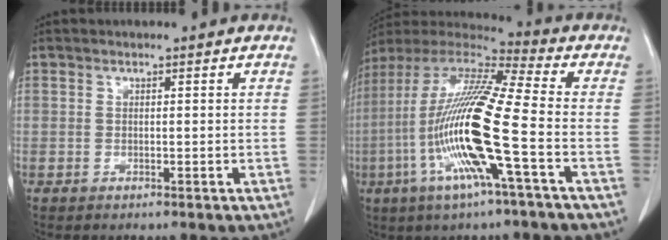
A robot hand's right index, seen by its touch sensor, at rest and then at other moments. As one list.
[{"total": 19.3, "force": [-4.8, 0.6, 18.7], "torque": [-0.384, -0.012, -0.102]}]